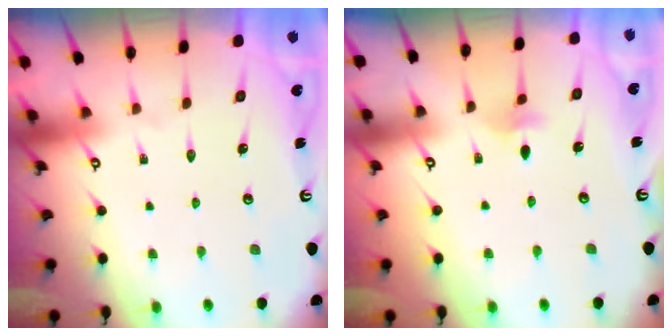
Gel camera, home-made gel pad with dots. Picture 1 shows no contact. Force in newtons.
{"total": 4.0, "press": 3.8, "slide": 1.1}